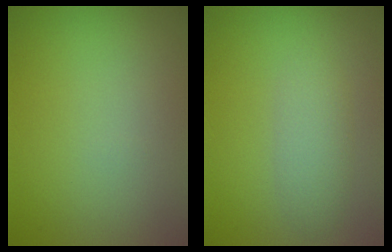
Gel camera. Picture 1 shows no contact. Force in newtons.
{"total": 2.0, "press": 2.0, "slide": 0.0}